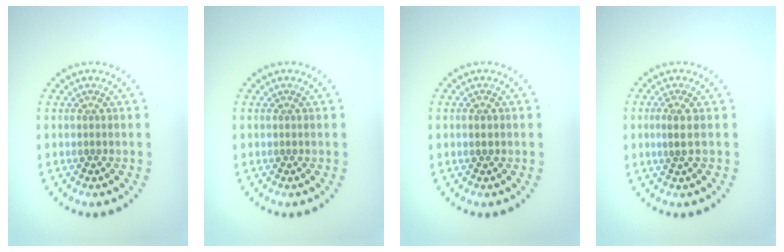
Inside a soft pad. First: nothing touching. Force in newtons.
{"total": 0.0}
{"total": 1.0, "press": 1.0, "slide": 0.0}
{"total": 1.1, "press": 0.9, "slide": 0.7}